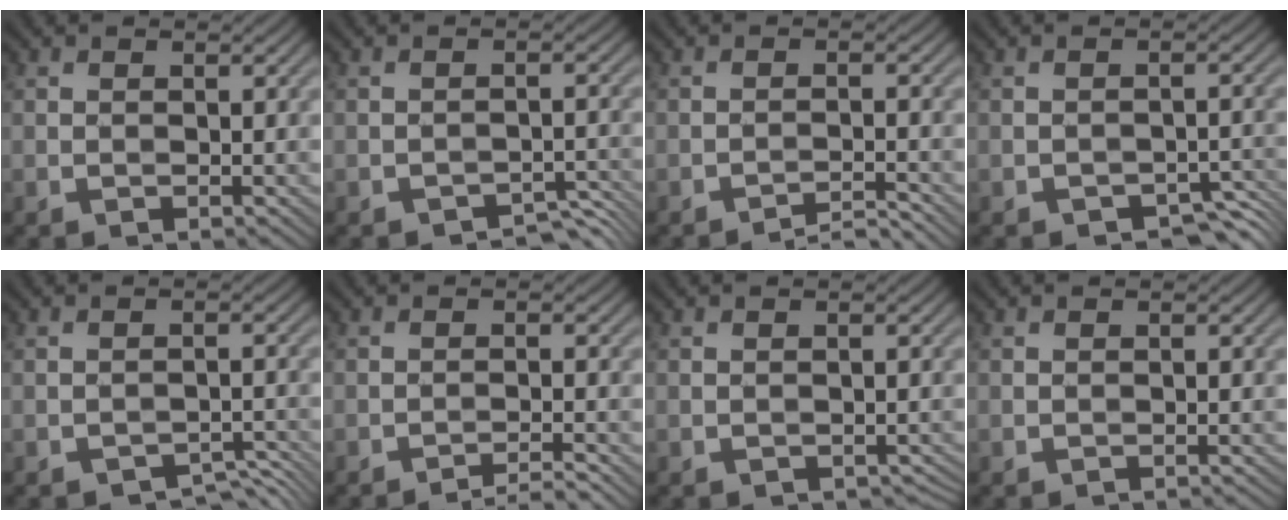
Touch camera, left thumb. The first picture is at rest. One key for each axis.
{"total": 2.4, "fx": -2.4, "fy": 0.4, "fz": 0.4, "tx": -0.006, "ty": 0.005, "tz": -0.034}
{"total": 2.6, "fx": -2.5, "fy": -0.5, "fz": 0.3, "tx": 0.002, "ty": 0.010, "tz": -0.054}
{"total": 2.7, "fx": -2.3, "fy": 0.9, "fz": 1.0, "tx": -0.017, "ty": 0.001, "tz": -0.029}
{"total": 2.6, "fx": -2.5, "fy": 0.6, "fz": 0.4, "tx": -0.010, "ty": 0.002, "tz": -0.035}
{"total": 2.3, "fx": -2.1, "fy": -0.5, "fz": 0.7, "tx": -0.001, "ty": 0.009, "tz": -0.050}
{"total": 0.6, "fx": -0.6, "fy": 0.1, "fz": -0.1, "tx": 0.002, "ty": -0.001, "tz": -0.010}
{"total": 0.6, "fx": -0.4, "fy": -0.3, "fz": -0.3, "tx": 0.008, "ty": 0.002, "tz": -0.011}